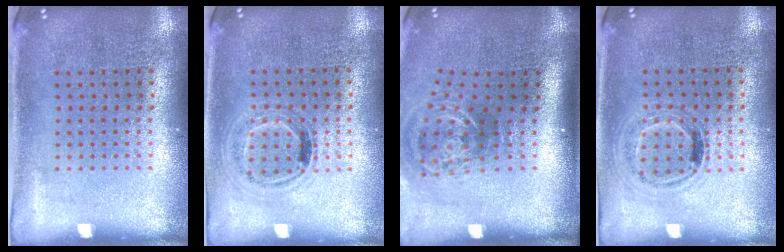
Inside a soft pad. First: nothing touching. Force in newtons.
{"total": 0.9, "press": 0.9, "slide": 0.3}
{"total": 2.2, "press": 1.4, "slide": 1.7}
{"total": 0.9, "press": 0.9, "slide": 0.3}